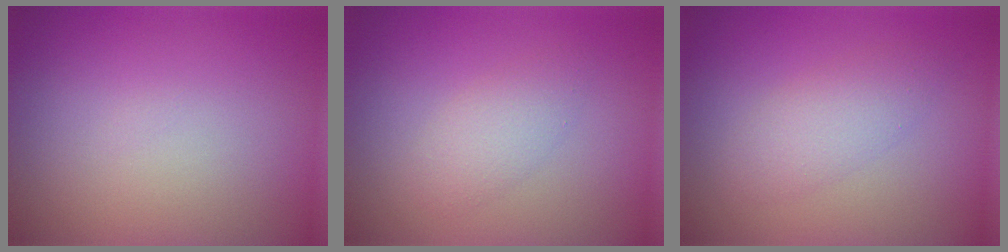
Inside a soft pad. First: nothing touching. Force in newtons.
{"total": 2.1, "press": 2.1, "slide": 0.0}
{"total": 2.7, "press": 2.7, "slide": 0.0}